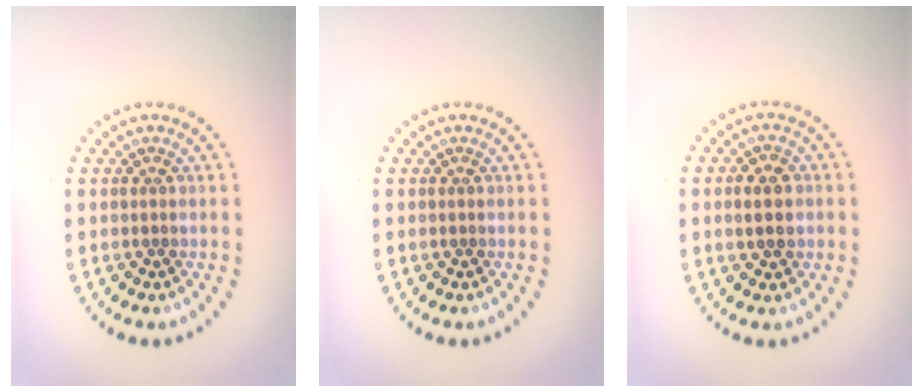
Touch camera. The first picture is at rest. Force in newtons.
{"total": 0.0}
{"total": 2.7, "press": 2.7, "slide": 0.1}